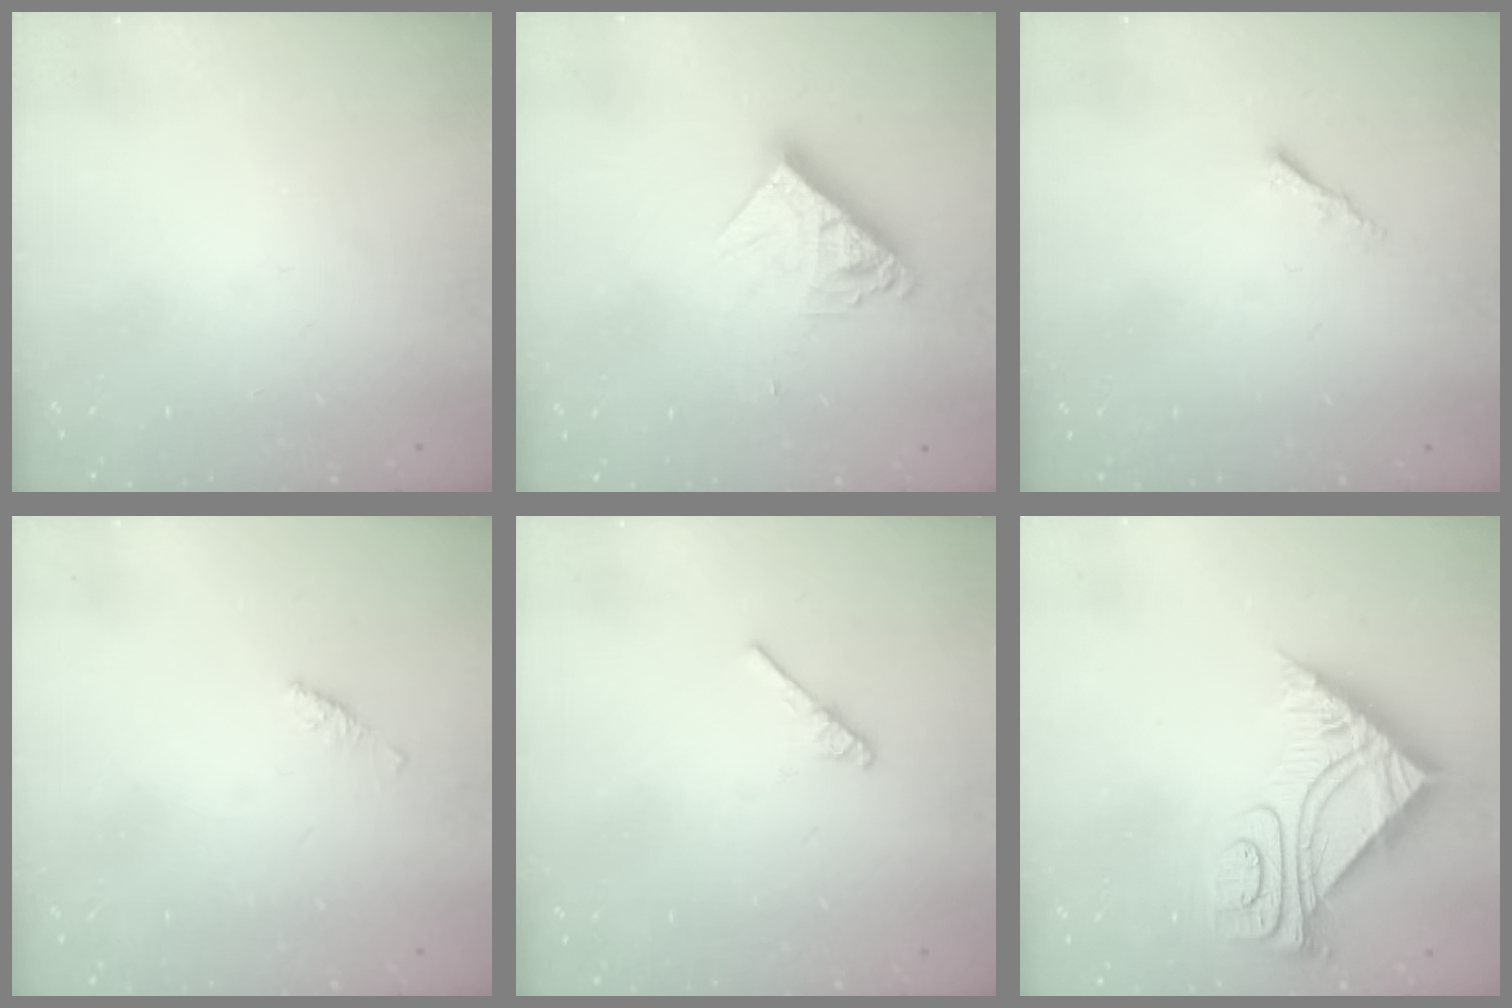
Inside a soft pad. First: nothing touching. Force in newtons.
{"total": 10.7, "press": 10.6, "slide": 1.0}
{"total": 1.5, "press": 1.5, "slide": 0.4}
{"total": 2.1, "press": 2.0, "slide": 0.6}
{"total": 3.0, "press": 2.9, "slide": 0.5}
{"total": 8.9, "press": 8.8, "slide": 0.7}